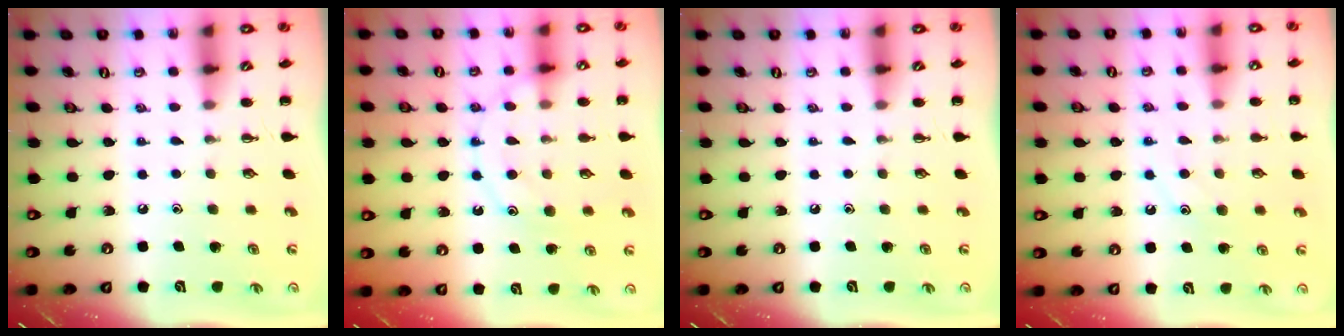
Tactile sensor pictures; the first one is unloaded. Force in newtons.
{"total": 12.5, "press": 12.4, "slide": 1.0}
{"total": 0.0}
{"total": 9.6, "press": 9.6, "slide": 0.9}